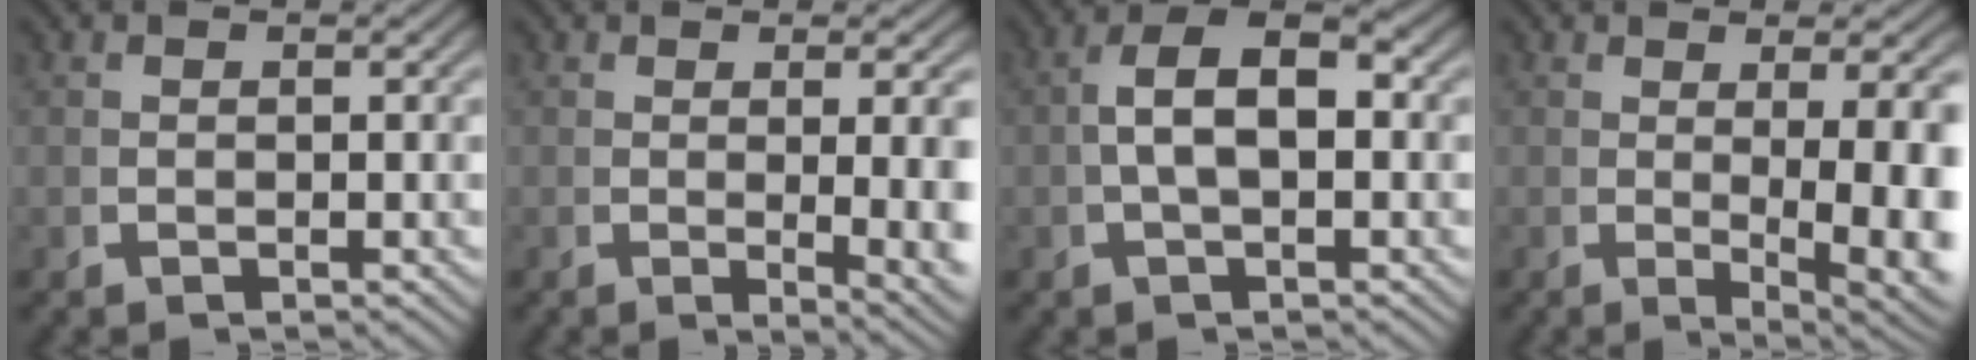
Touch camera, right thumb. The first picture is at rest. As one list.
[{"total": 4.7, "force": [-0.7, 1.3, 4.4], "torque": [-0.066, -0.012, -0.002]}, {"total": 6.0, "force": [0.6, 3.0, 5.1], "torque": [-0.086, -0.001, 0.009]}, {"total": 6.7, "force": [-0.7, 2.4, 6.2], "torque": [-0.090, -0.017, 0.001]}]